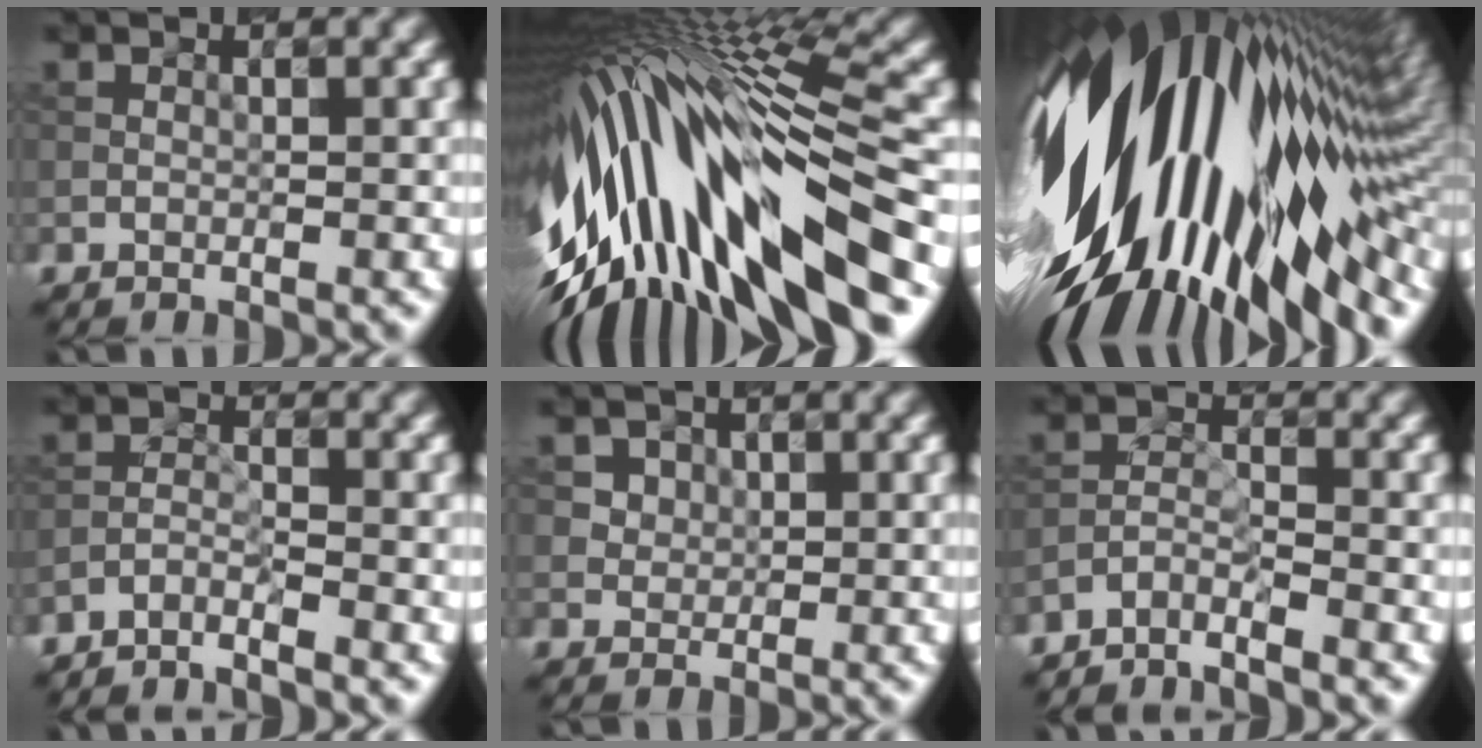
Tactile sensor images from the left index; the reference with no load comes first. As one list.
[{"total": 15.8, "force": [-3.3, 5.5, 14.5], "torque": [-0.268, 0.003, -0.048]}, {"total": 19.2, "force": [-0.9, 9.7, 16.6], "torque": [-0.282, -0.034, -0.018]}, {"total": 2.2, "force": [-2.1, 0.2, 0.6], "torque": [-0.017, -0.001, -0.049]}, {"total": 3.1, "force": [1.7, 2.4, 1.0], "torque": [-0.017, 0.003, 0.027]}, {"total": 2.7, "force": [-2.5, 0.4, 0.9], "torque": [-0.023, -0.001, -0.059]}]